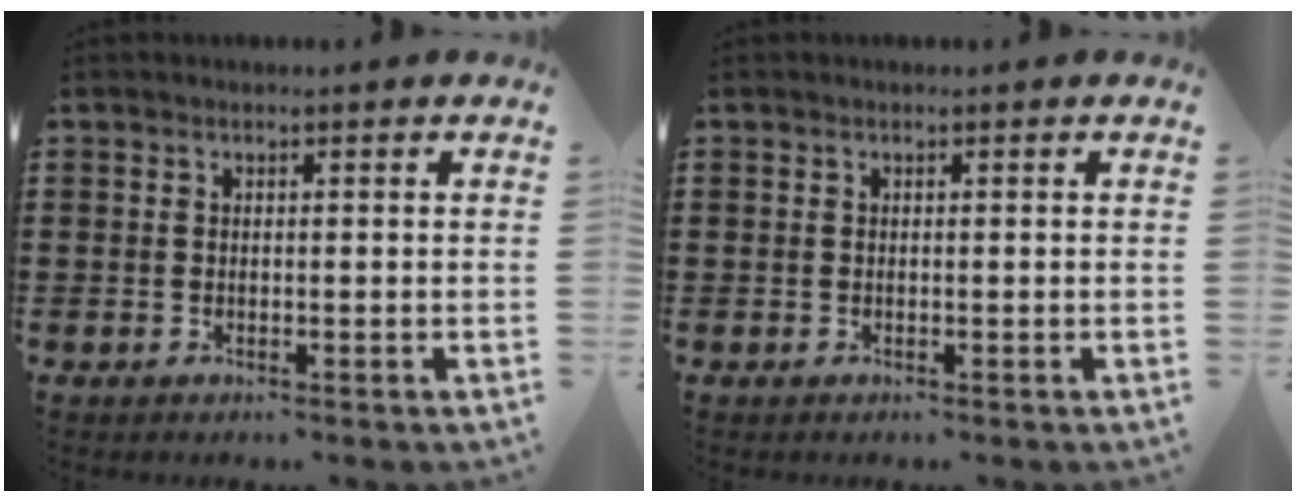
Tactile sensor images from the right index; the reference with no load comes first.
{"total": 0.0}